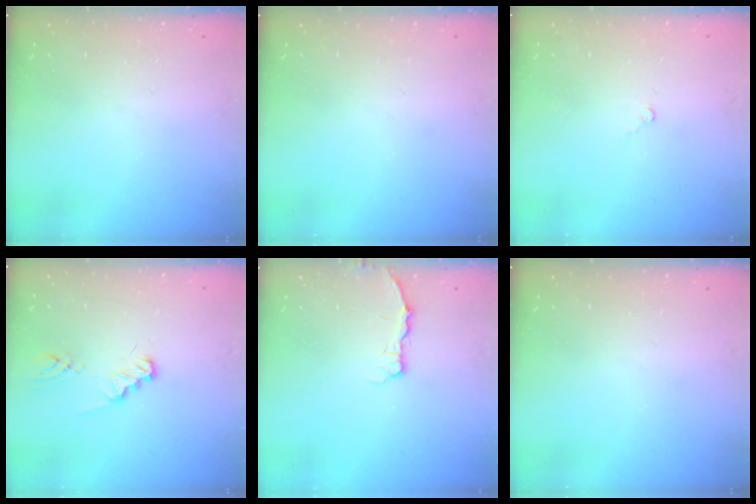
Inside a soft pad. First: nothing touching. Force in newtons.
{"total": 0.0}
{"total": 2.4, "press": 2.3, "slide": 0.3}
{"total": 1.8, "press": 1.8, "slide": 0.3}
{"total": 2.9, "press": 2.8, "slide": 0.4}
{"total": 0.0}